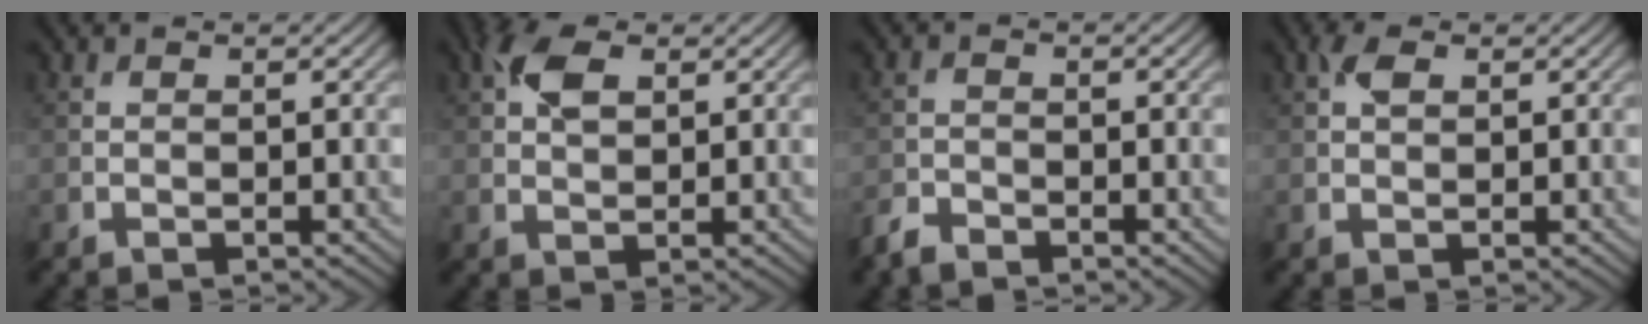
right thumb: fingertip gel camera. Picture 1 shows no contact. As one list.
[{"total": 4.5, "force": [1.8, 2.5, 3.2], "torque": [-0.073, 0.008, 0.030]}, {"total": 2.4, "force": [-2.1, 0.8, 0.7], "torque": [-0.018, -0.005, -0.052]}, {"total": 2.0, "force": [0.8, 1.1, 1.4], "torque": [-0.031, 0.005, 0.013]}]